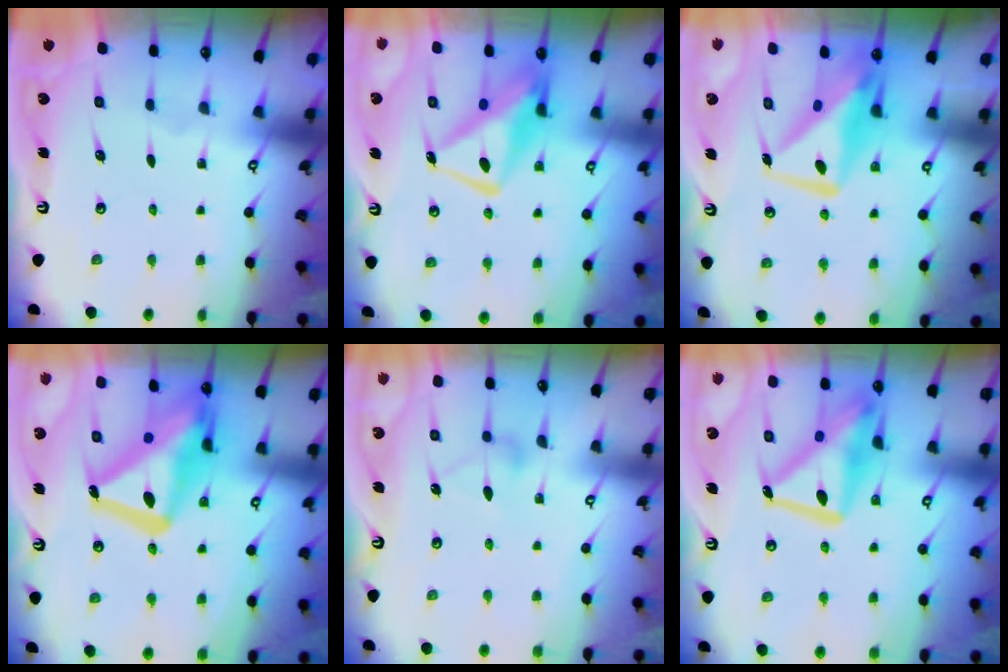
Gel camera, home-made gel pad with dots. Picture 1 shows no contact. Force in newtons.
{"total": 10.7, "press": 10.6, "slide": 1.2}
{"total": 11.7, "press": 11.6, "slide": 1.1}
{"total": 21.0, "press": 20.9, "slide": 1.8}
{"total": 6.3, "press": 6.3, "slide": 0.3}
{"total": 19.3, "press": 19.2, "slide": 2.0}